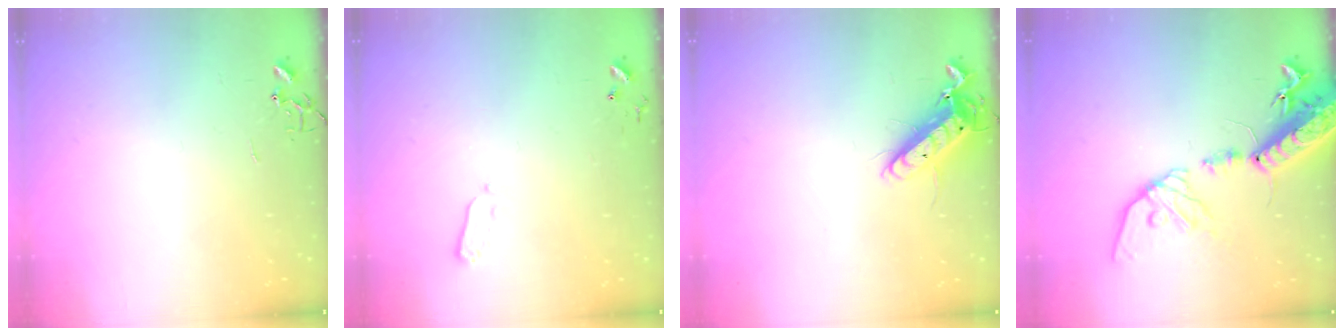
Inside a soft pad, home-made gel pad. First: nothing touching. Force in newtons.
{"total": 4.0, "press": 3.9, "slide": 0.9}
{"total": 12.3, "press": 12.2, "slide": 1.7}
{"total": 19.5, "press": 19.0, "slide": 4.4}